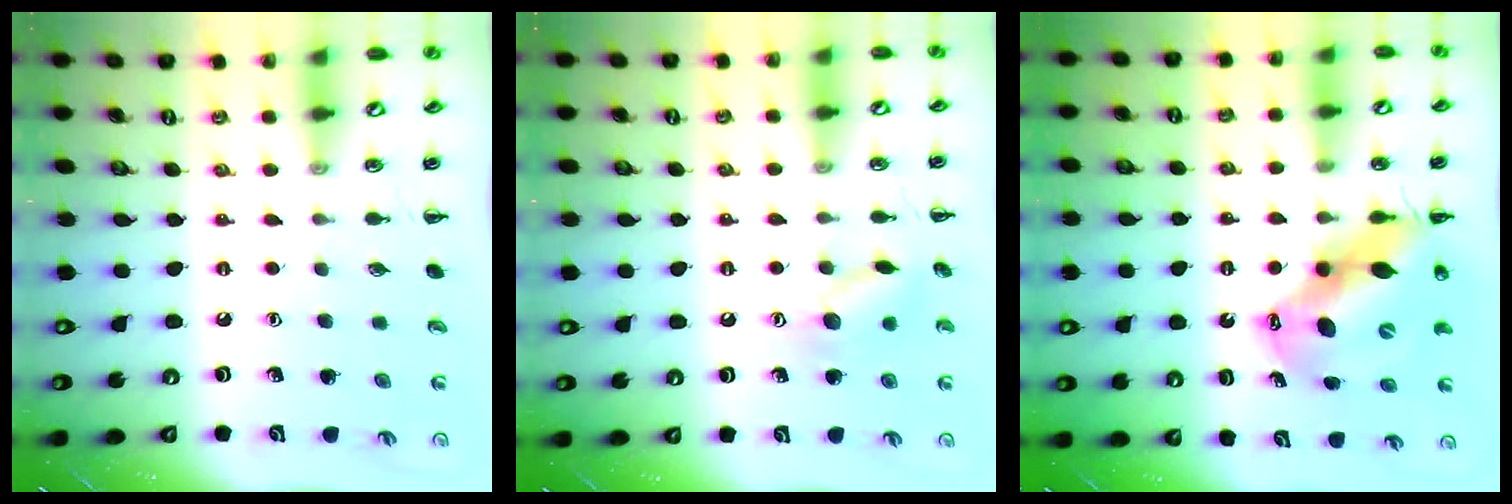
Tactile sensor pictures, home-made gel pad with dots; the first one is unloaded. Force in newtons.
{"total": 9.7, "press": 9.6, "slide": 0.7}
{"total": 14.8, "press": 14.3, "slide": 3.9}